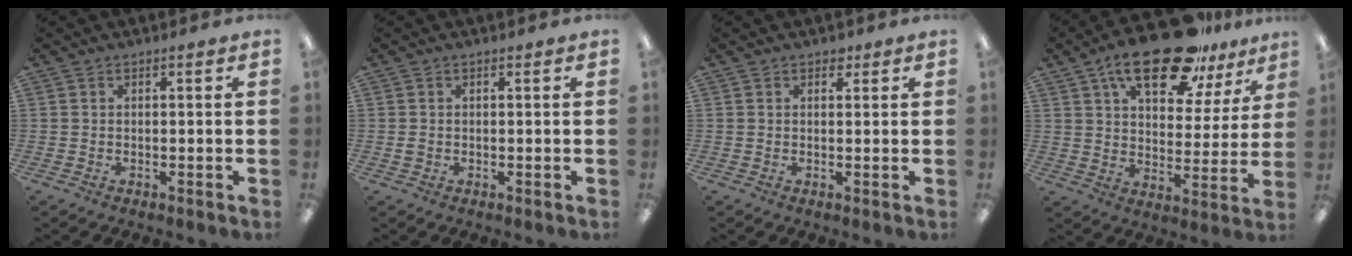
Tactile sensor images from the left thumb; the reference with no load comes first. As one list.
[{"total": 1.0, "force": [0.0, 0.8, 0.5], "torque": [-0.010, 0.004, -0.002]}, {"total": 1.8, "force": [1.2, 1.1, 0.8], "torque": [0.000, -0.004, 0.018]}, {"total": 21.0, "force": [14.0, 8.8, 13.0], "torque": [-0.208, -0.067, 0.234]}]